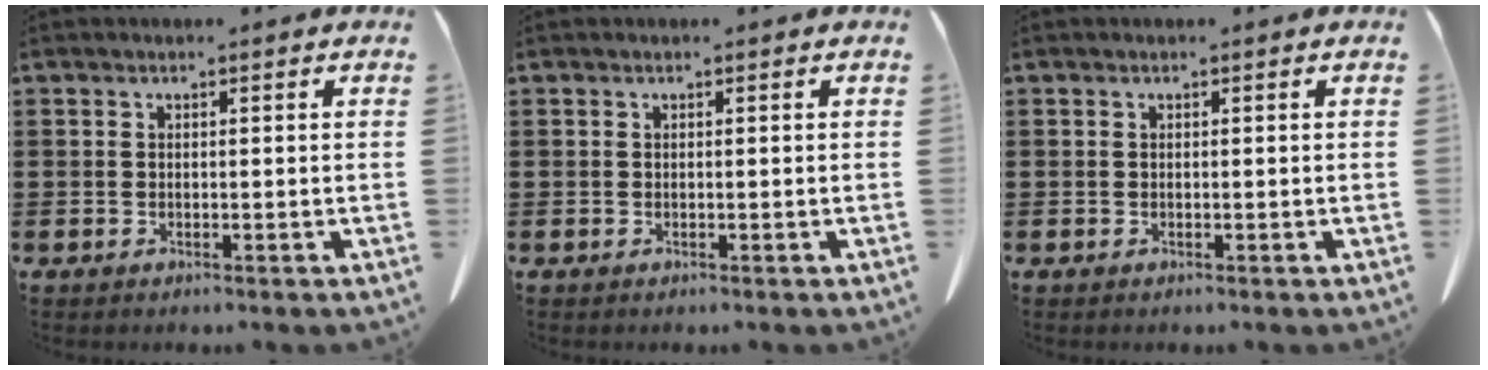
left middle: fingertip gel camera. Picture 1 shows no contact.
{"total": 0.0}
{"total": 0.0}